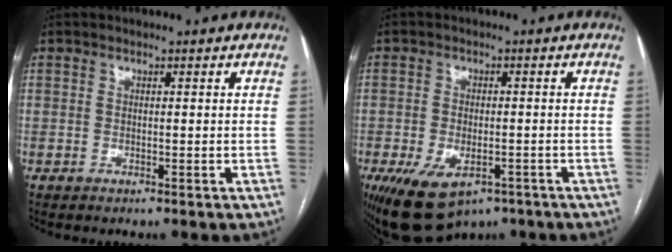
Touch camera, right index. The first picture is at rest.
{"total": 10.4, "force": [-6.1, 5.5, 6.3], "torque": [-0.111, -0.007, -0.088]}